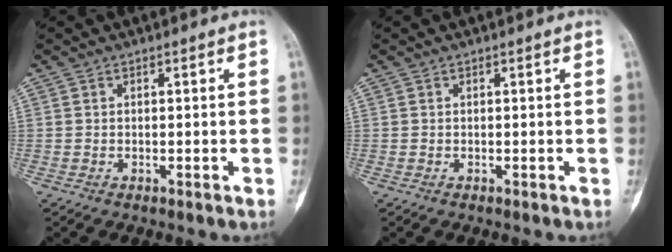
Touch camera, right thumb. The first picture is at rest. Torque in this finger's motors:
{"motor_torque": [-0.19, -0.07, 0.07, -0.07, 0.00]}